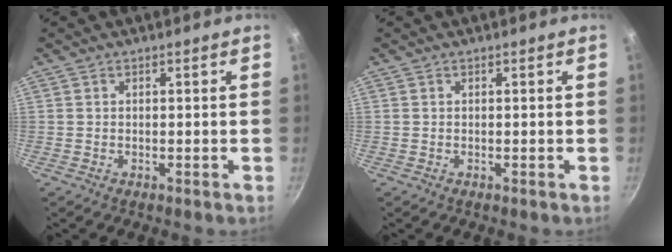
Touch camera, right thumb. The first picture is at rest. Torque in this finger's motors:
{"motor_torque": [-0.12, -0.18, -0.03, -0.26, 0.00]}